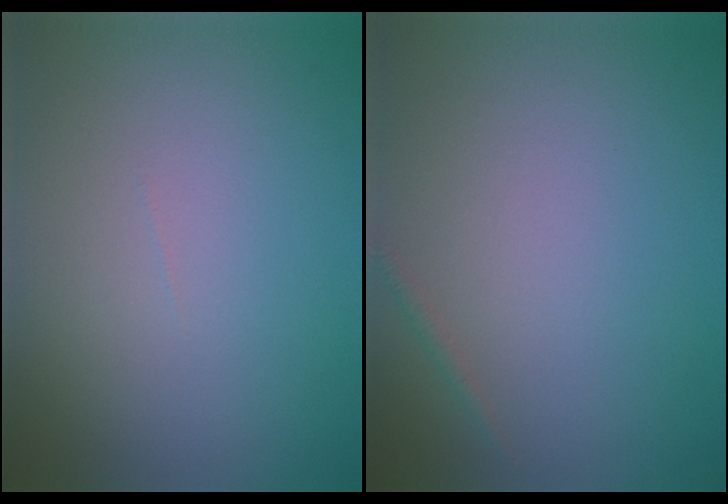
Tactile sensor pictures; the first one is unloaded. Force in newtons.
{"total": 0.6, "press": 0.6, "slide": 0.0}